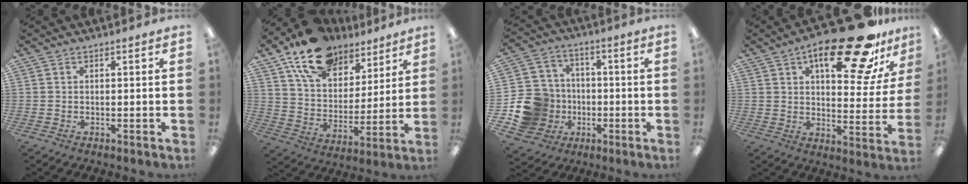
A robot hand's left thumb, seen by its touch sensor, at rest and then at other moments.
{"total": 17.8, "force": [11.9, 10.3, 8.2], "torque": [-0.146, -0.056, 0.217]}
{"total": 13.9, "force": [-4.0, 12.7, 4.1], "torque": [-0.088, 0.037, -0.060]}
{"total": 22.7, "force": [14.3, 8.7, 15.4], "torque": [-0.202, -0.086, 0.228]}